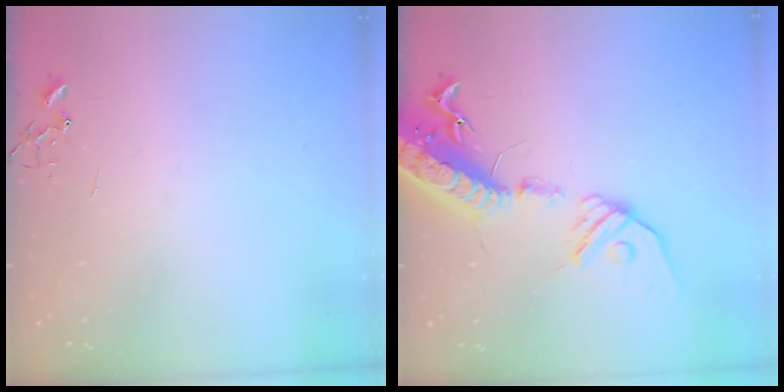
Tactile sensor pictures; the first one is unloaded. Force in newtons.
{"total": 20.4, "press": 19.9, "slide": 4.3}